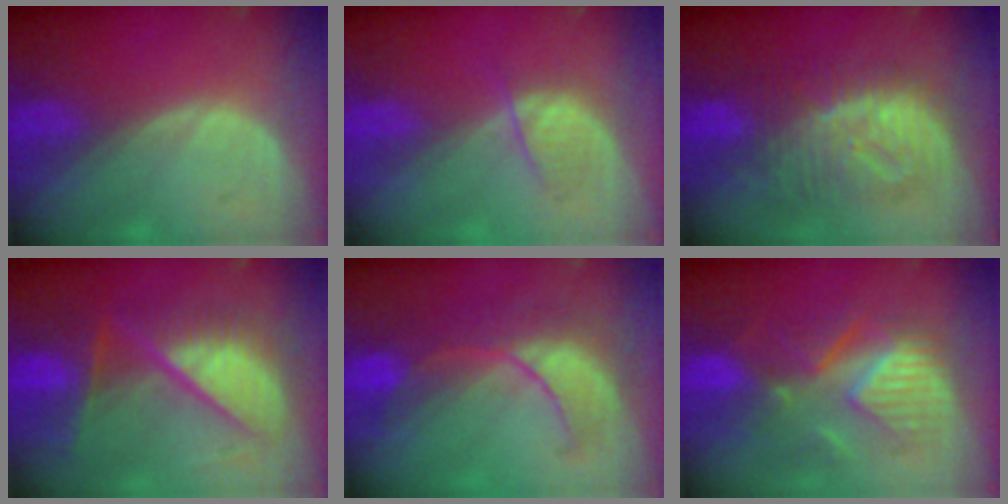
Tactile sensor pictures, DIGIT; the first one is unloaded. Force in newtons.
{"total": 2.6, "press": 2.5, "slide": 0.5}
{"total": 9.8, "press": 9.8, "slide": 0.6}
{"total": 10.6, "press": 10.5, "slide": 1.4}
{"total": 8.3, "press": 8.3, "slide": 0.8}
{"total": 9.0, "press": 8.9, "slide": 0.9}